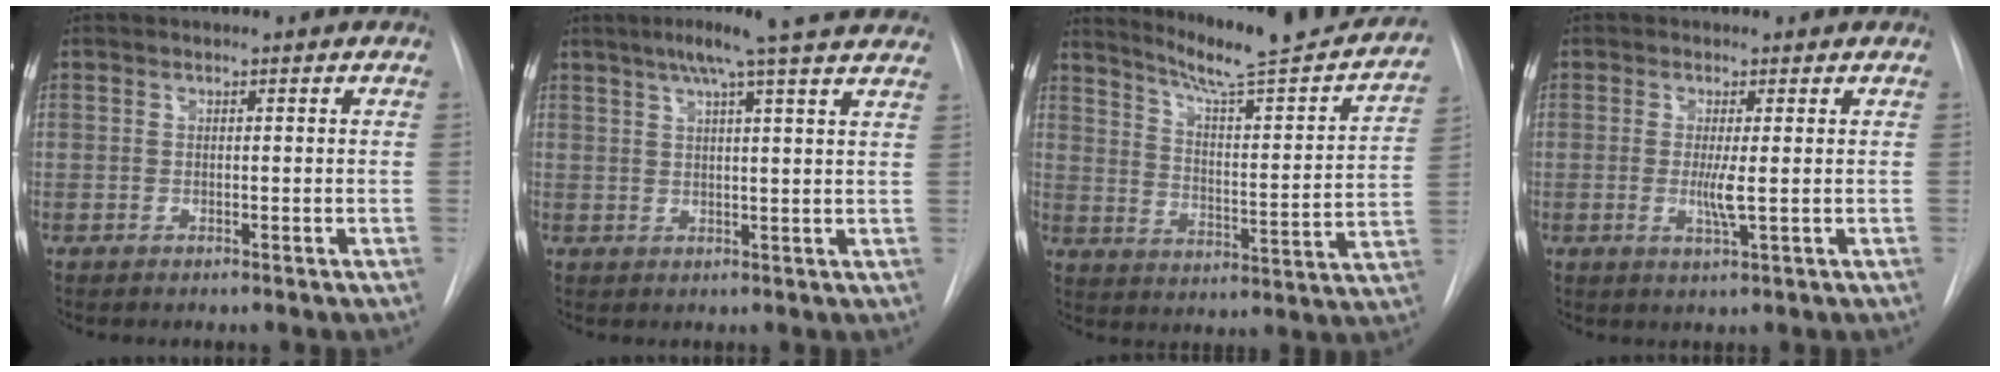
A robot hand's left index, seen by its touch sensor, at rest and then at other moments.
{"total": 16.1, "force": [13.5, -0.5, 8.8], "torque": [-0.139, 0.014, 0.163]}
{"total": 22.1, "force": [20.0, 1.6, 9.4], "torque": [-0.136, -0.056, 0.265]}
{"total": 3.0, "force": [-0.1, 0.0, 3.0], "torque": [-0.063, -0.006, 0.000]}